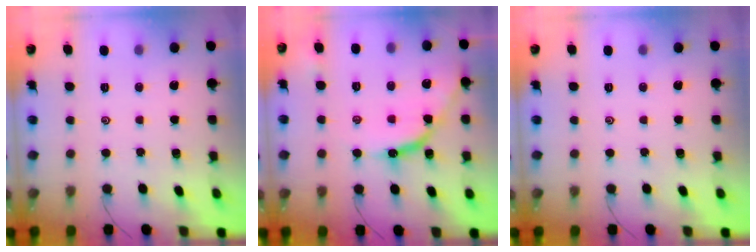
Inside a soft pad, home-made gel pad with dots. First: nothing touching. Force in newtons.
{"total": 10.7, "press": 10.6, "slide": 1.1}
{"total": 0.0}